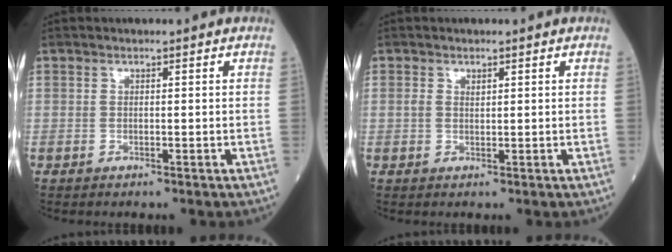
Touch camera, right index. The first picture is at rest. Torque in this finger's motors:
{"motor_torque": [0.05, 0.06, -0.02, -0.01]}